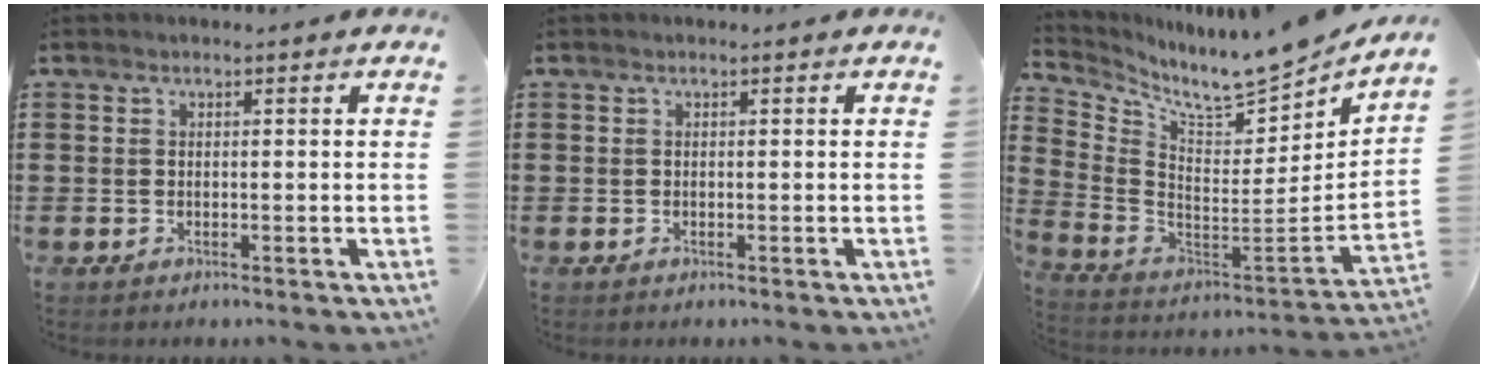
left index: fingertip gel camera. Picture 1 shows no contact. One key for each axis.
{"total": 0.0}
{"total": 8.3, "fx": 7.8, "fy": 0.0, "fz": 3.1, "tx": -0.073, "ty": -0.086, "tz": 0.124}